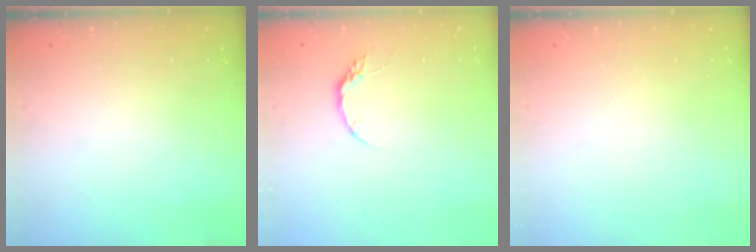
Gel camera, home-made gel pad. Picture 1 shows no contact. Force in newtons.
{"total": 4.9, "press": 4.8, "slide": 0.7}
{"total": 0.0}